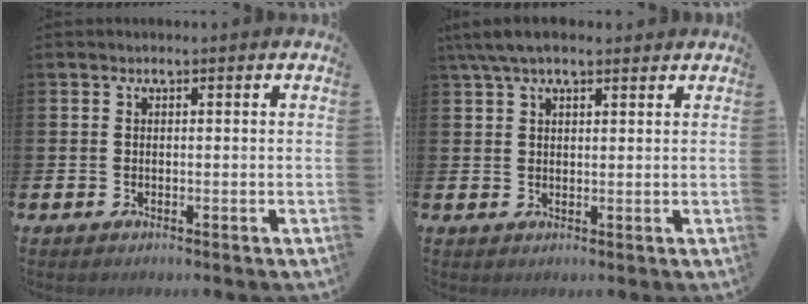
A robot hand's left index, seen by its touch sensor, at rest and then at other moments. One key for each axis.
{"total": 4.6, "fx": 3.4, "fy": 1.6, "fz": 2.6, "tx": -0.057, "ty": -0.002, "tz": 0.062}